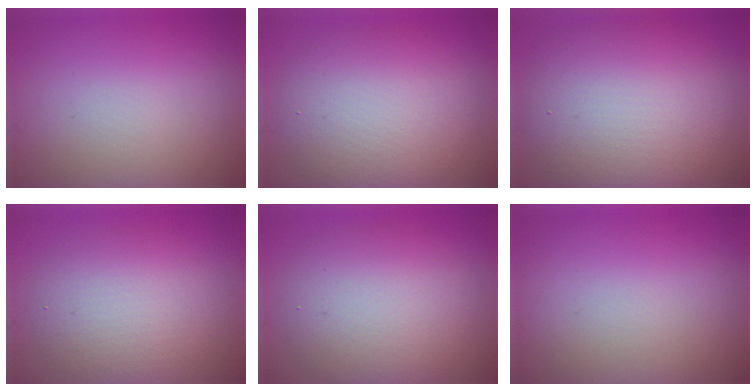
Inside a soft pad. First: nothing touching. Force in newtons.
{"total": 6.9, "press": 6.9, "slide": 0.1}
{"total": 10.0, "press": 10.0, "slide": 0.4}
{"total": 5.1, "press": 5.1, "slide": 0.6}
{"total": 6.4, "press": 6.4, "slide": 0.6}
{"total": 0.0}